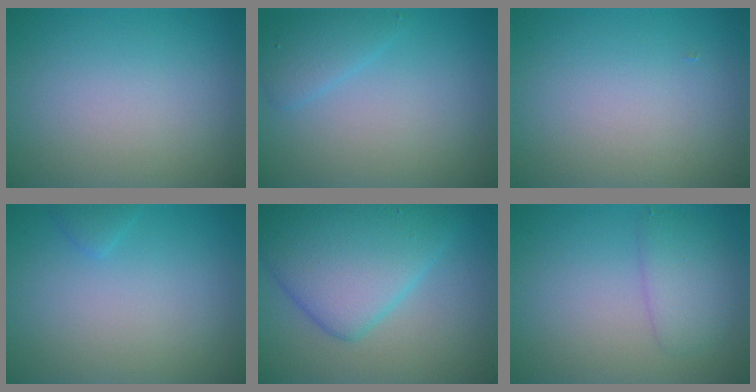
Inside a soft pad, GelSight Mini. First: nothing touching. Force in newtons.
{"total": 2.0, "press": 2.0, "slide": 0.1}
{"total": 0.0}
{"total": 0.8, "press": 0.8, "slide": 0.1}
{"total": 7.9, "press": 7.9, "slide": 0.2}
{"total": 2.4, "press": 2.4, "slide": 0.1}